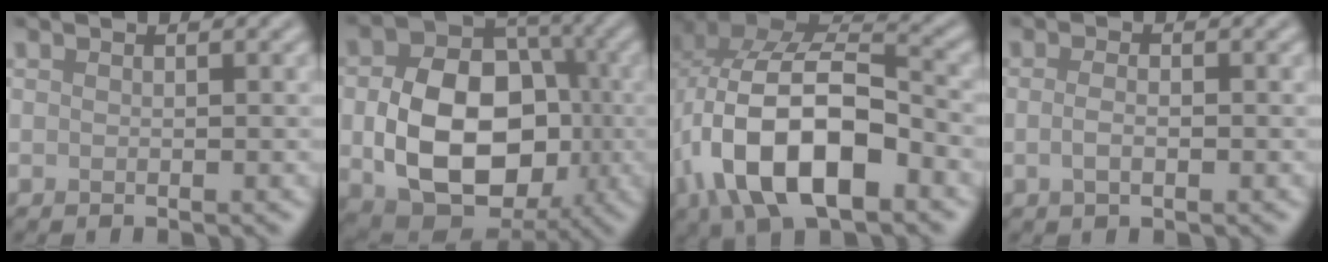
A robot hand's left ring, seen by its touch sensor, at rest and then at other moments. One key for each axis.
{"total": 11.6, "fx": -1.6, "fy": 8.5, "fz": 7.8, "tx": -0.130, "ty": -0.008, "tz": -0.025}
{"total": 13.7, "fx": -4.2, "fy": 7.3, "fz": 10.8, "tx": -0.206, "ty": -0.003, "tz": -0.082}
{"total": 1.7, "fx": -0.4, "fy": 0.7, "fz": 1.5, "tx": -0.032, "ty": -0.002, "tz": -0.009}